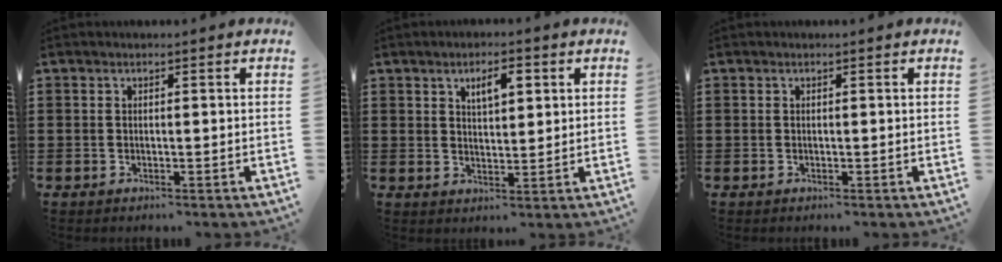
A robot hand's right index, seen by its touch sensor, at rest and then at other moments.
{"total": 3.9, "force": [1.7, 1.6, 3.1], "torque": [-0.049, 0.001, 0.025]}
{"total": 0.0}